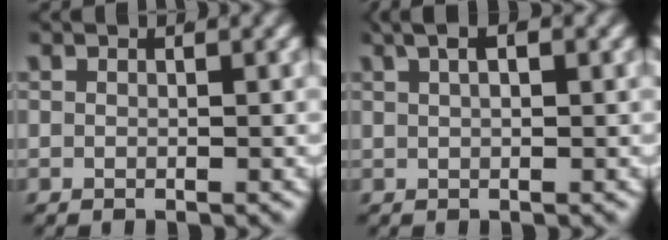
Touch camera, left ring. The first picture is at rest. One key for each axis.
{"total": 4.5, "fx": 2.4, "fy": 1.9, "fz": 3.3, "tx": -0.028, "ty": 0.026, "tz": 0.029}